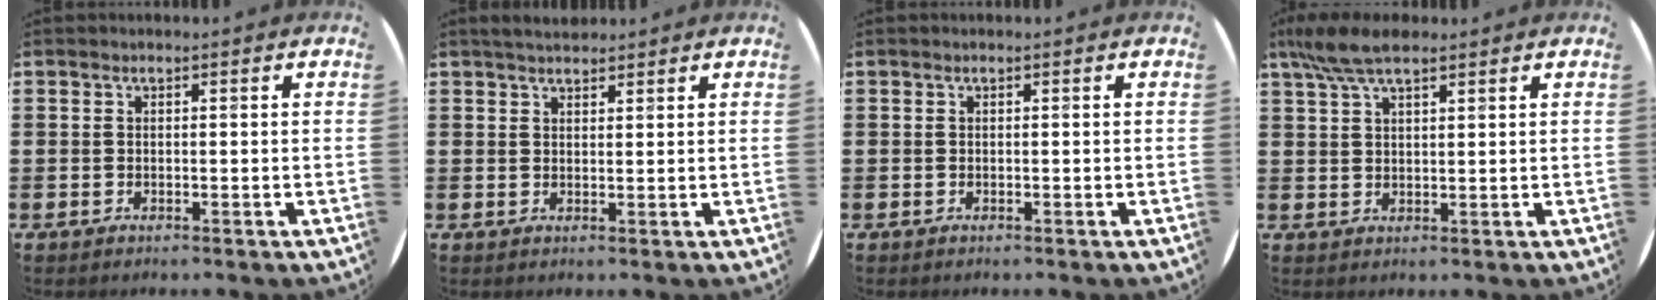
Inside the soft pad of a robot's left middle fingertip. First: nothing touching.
{"total": 2.4, "force": [2.3, 0.5, 0.4], "torque": [-0.012, 0.001, 0.043]}
{"total": 0.0}
{"total": 5.9, "force": [4.4, 1.6, 3.6], "torque": [-0.081, -0.001, 0.080]}